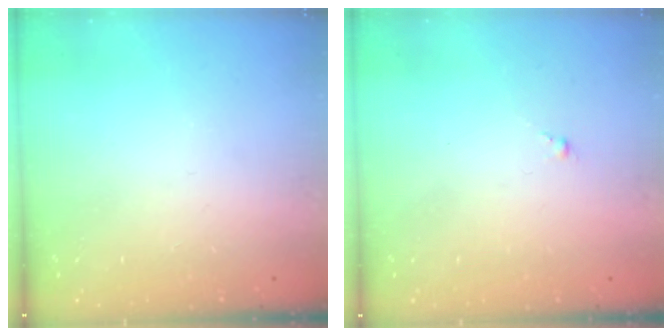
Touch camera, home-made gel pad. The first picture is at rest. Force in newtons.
{"total": 0.5, "press": 0.4, "slide": 0.4}